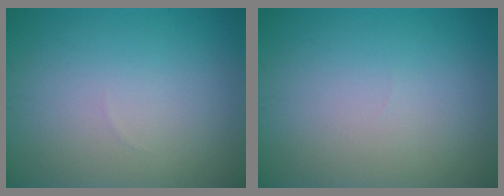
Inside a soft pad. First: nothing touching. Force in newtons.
{"total": 0.0}